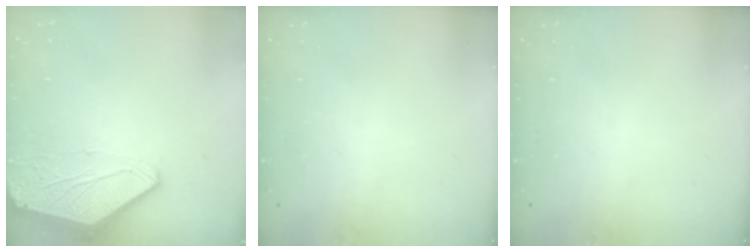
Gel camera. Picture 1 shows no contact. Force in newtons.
{"total": 0.0}
{"total": 0.0}